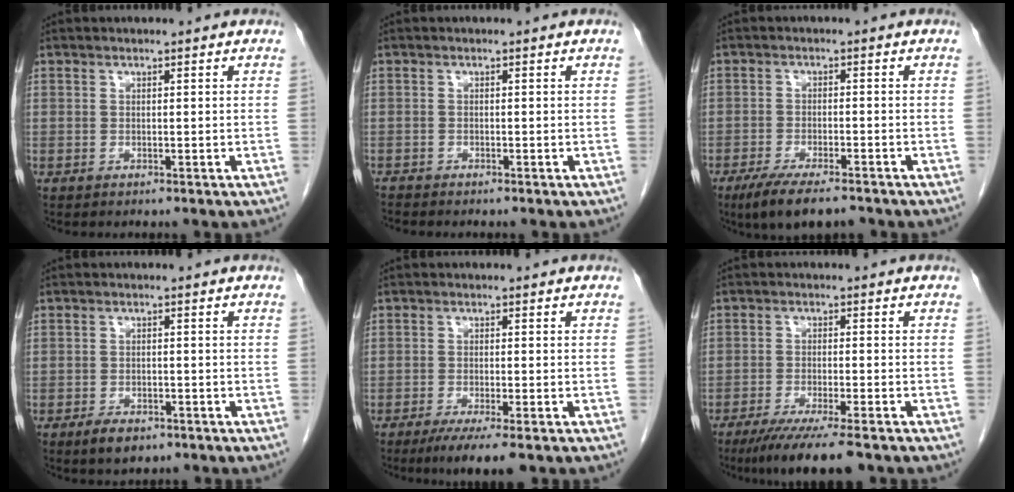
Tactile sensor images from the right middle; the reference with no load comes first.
{"total": 1.2, "force": [-1.2, -0.1, 0.1], "torque": [-0.011, -0.005, -0.022]}
{"total": 8.2, "force": [-6.2, 1.9, 5.0], "torque": [-0.080, -0.015, -0.100]}
{"total": 3.6, "force": [-2.3, 1.8, 2.0], "torque": [-0.035, -0.002, -0.030]}
{"total": 5.6, "force": [-3.7, 0.6, 4.2], "torque": [-0.063, -0.014, -0.056]}
{"total": 9.4, "force": [-7.1, 0.5, 6.2], "torque": [-0.091, -0.021, -0.111]}